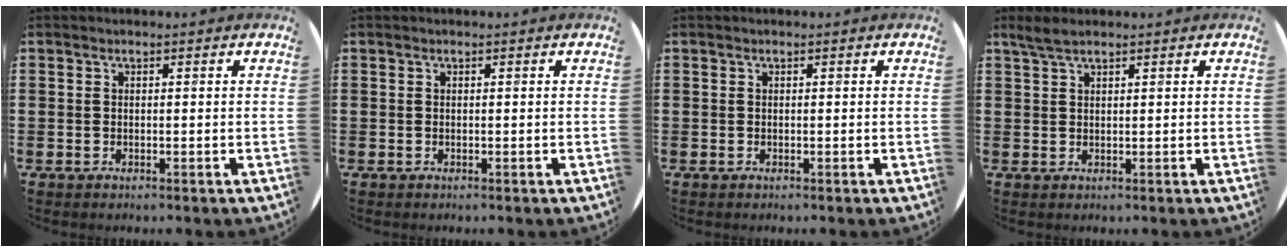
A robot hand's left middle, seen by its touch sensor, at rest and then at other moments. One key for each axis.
{"total": 0.0}
{"total": 0.0}
{"total": 2.2, "fx": 1.8, "fy": 0.4, "fz": 1.2, "tx": -0.025, "ty": 0.004, "tz": 0.033}